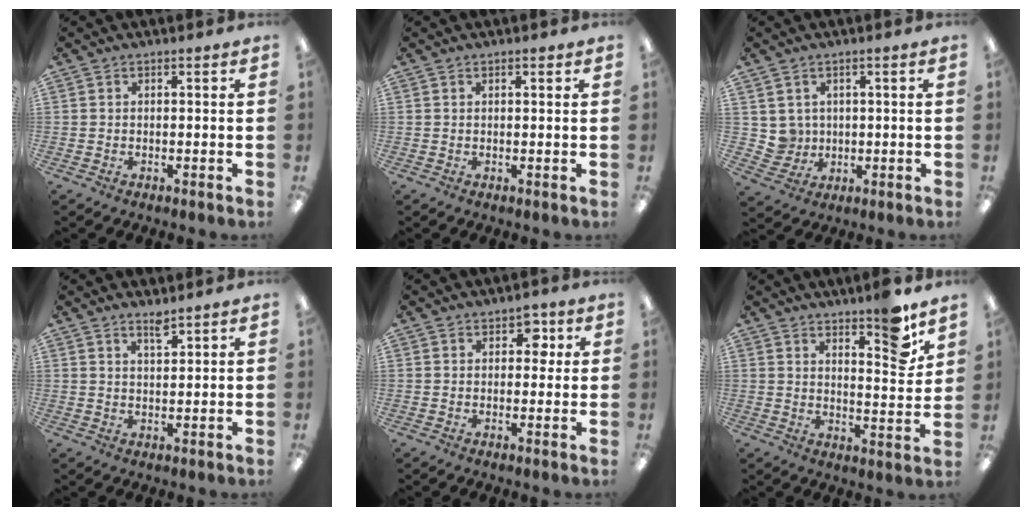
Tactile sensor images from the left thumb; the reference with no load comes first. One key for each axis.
{"total": 1.0, "fx": 0.6, "fy": 0.2, "fz": 0.8, "tx": -0.008, "ty": -0.002, "tz": 0.007}
{"total": 4.3, "fx": 1.8, "fy": 3.8, "fz": 0.0, "tx": -0.010, "ty": -0.003, "tz": 0.035}
{"total": 2.8, "fx": 2.4, "fy": 0.4, "fz": 1.3, "tx": -0.030, "ty": -0.003, "tz": 0.043}
{"total": 3.8, "fx": 1.5, "fy": 2.6, "fz": 2.3, "tx": -0.017, "ty": -0.004, "tz": 0.019}
{"total": 9.3, "fx": 7.2, "fy": 2.0, "fz": 5.6, "tx": -0.056, "ty": -0.053, "tz": 0.114}